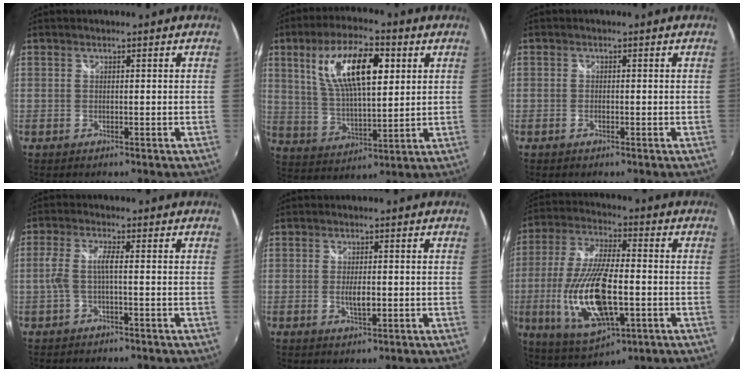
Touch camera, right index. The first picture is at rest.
{"total": 15.4, "force": [5.5, 5.7, 13.2], "torque": [-0.244, 0.014, 0.103]}
{"total": 0.8, "force": [-0.5, 0.4, 0.6], "torque": [-0.013, -0.002, -0.009]}
{"total": 3.8, "force": [-1.0, 0.3, 3.6], "torque": [-0.079, 0.002, -0.016]}
{"total": 3.2, "force": [-0.4, 1.2, 2.9], "torque": [-0.052, -0.007, -0.006]}
{"total": 19.2, "force": [-4.2, 7.5, 17.2], "torque": [-0.360, -0.021, -0.066]}